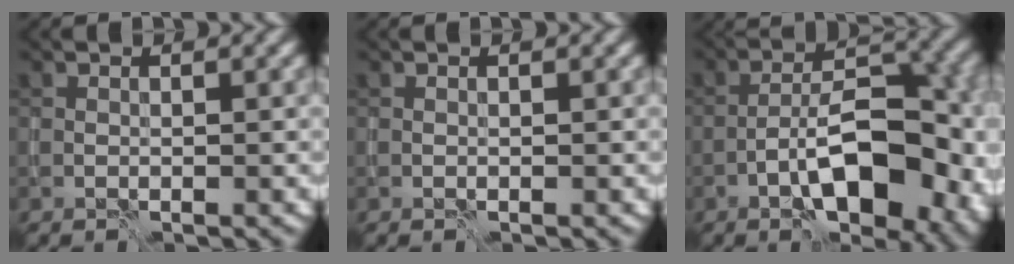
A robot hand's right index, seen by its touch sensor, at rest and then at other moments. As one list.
[{"total": 0.0}, {"total": 10.2, "force": [-4.2, 3.9, 8.5], "torque": [-0.121, 0.014, -0.071]}]